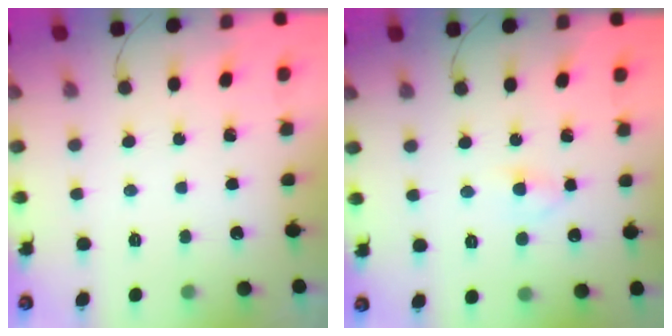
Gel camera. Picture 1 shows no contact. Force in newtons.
{"total": 2.8, "press": 2.5, "slide": 1.3}